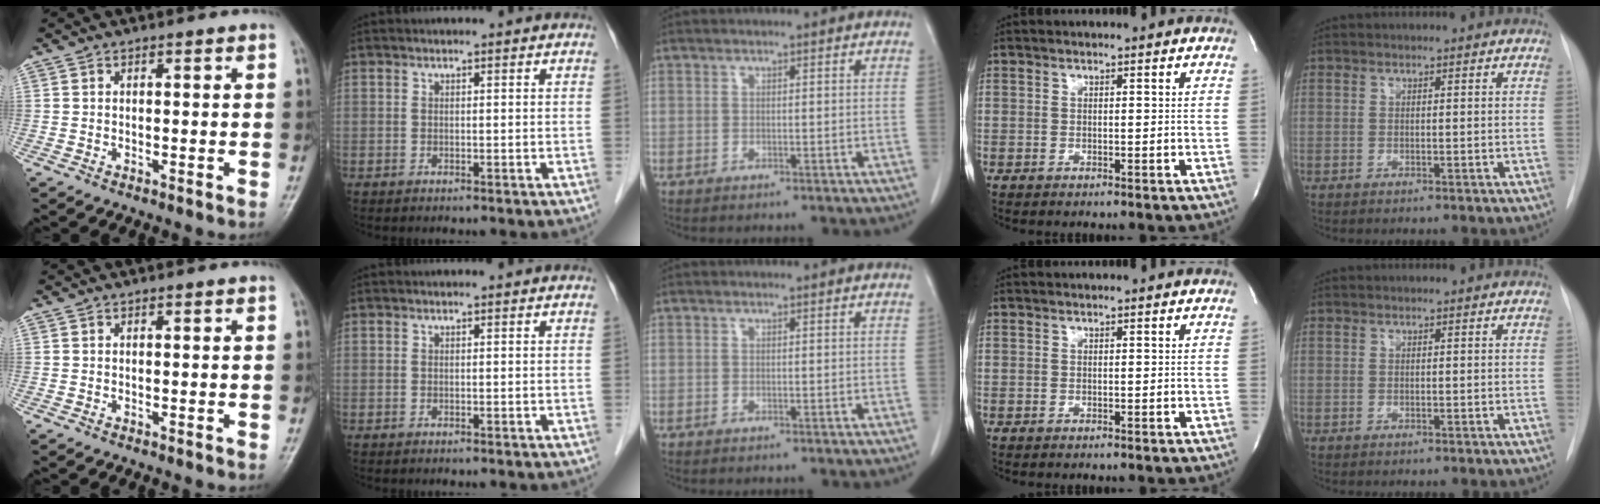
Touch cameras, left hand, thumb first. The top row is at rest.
{}